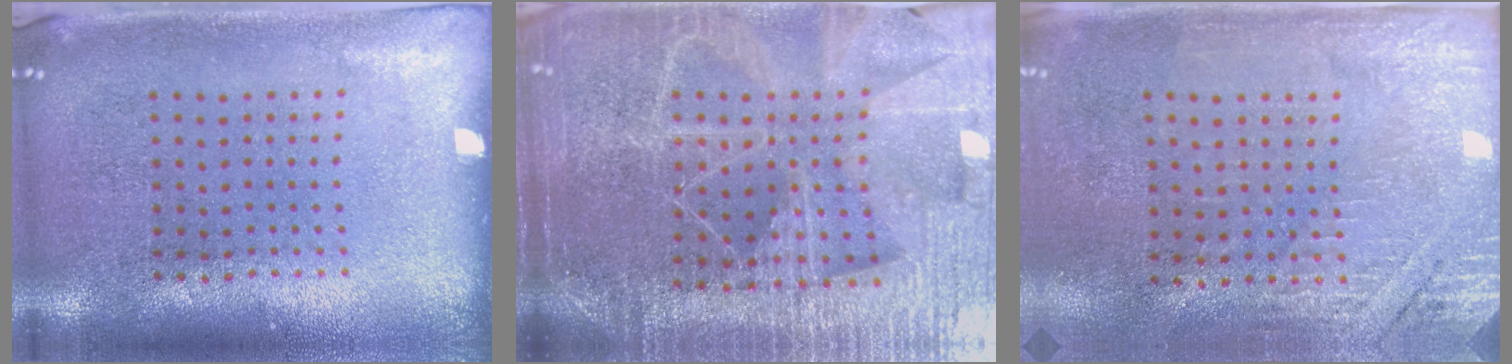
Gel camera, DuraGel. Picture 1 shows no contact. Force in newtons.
{"total": 5.7, "press": 5.0, "slide": 2.8}
{"total": 2.7, "press": 2.5, "slide": 1.1}